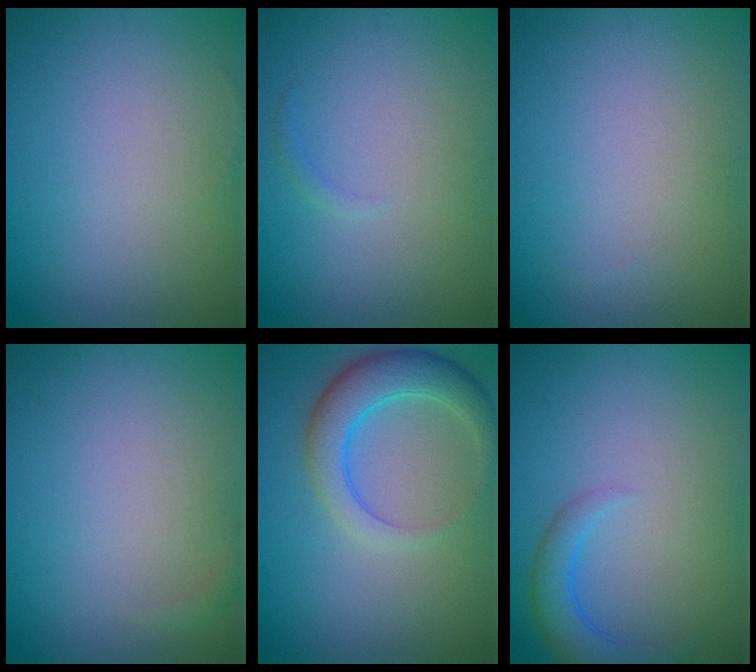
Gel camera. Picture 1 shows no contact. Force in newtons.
{"total": 0.5, "press": 0.5, "slide": 0.1}
{"total": 0.0}
{"total": 0.6, "press": 0.6, "slide": 0.1}
{"total": 4.5, "press": 4.5, "slide": 0.1}
{"total": 2.9, "press": 2.9, "slide": 0.2}